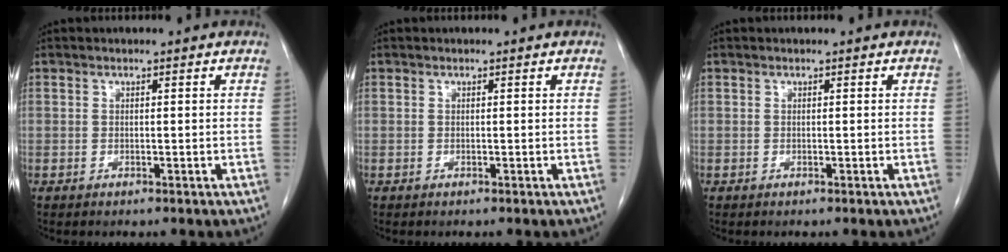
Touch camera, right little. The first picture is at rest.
{"total": 0.0}
{"total": 0.0}